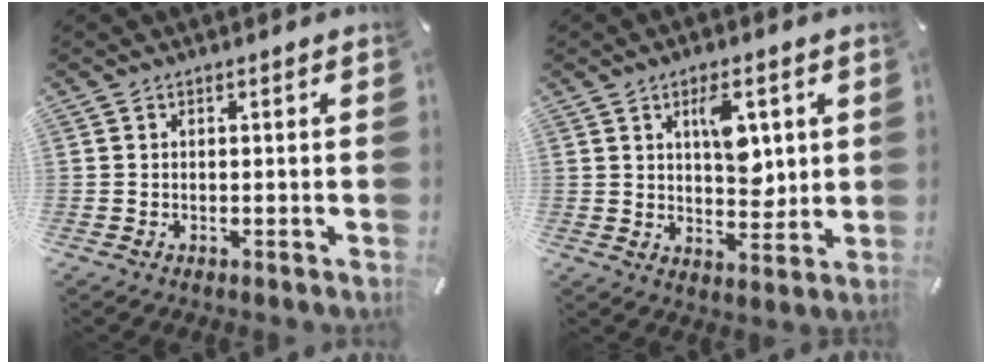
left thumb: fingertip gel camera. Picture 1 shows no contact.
{"total": 8.9, "force": [3.1, 5.1, 6.6], "torque": [-0.091, -0.009, 0.048]}